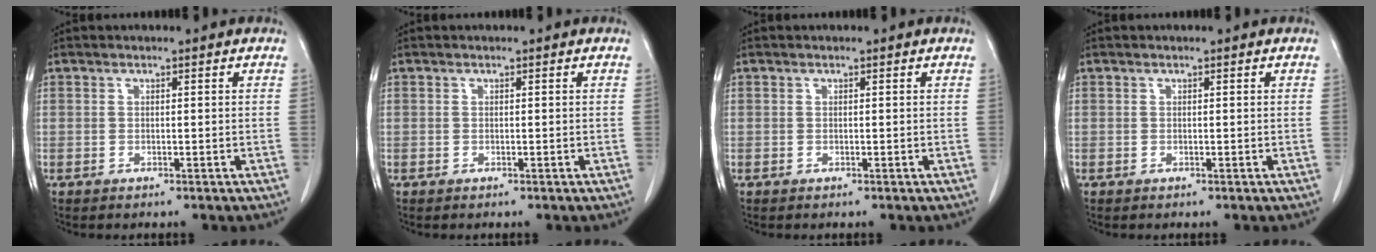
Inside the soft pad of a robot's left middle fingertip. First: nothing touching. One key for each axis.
{"total": 0.0}
{"total": 0.0}
{"total": 0.0}